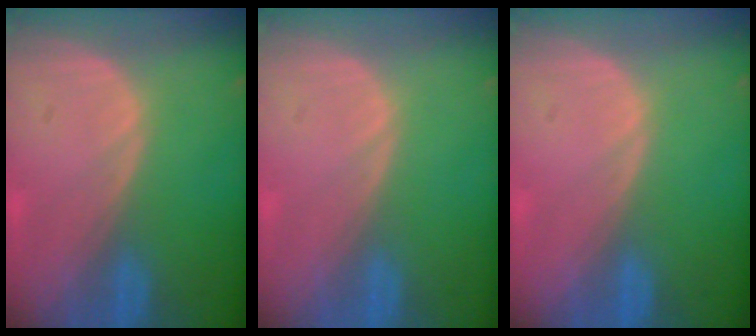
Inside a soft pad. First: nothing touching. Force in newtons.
{"total": 0.0}
{"total": 0.0}